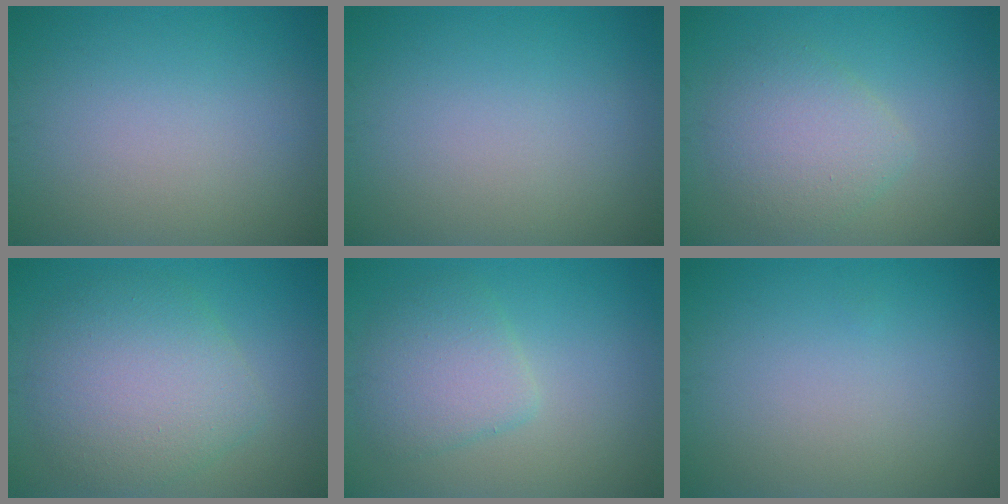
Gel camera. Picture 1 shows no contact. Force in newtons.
{"total": 0.0}
{"total": 3.6, "press": 3.6, "slide": 0.2}
{"total": 5.9, "press": 5.9, "slide": 0.2}
{"total": 3.5, "press": 3.5, "slide": 0.2}
{"total": 0.0}